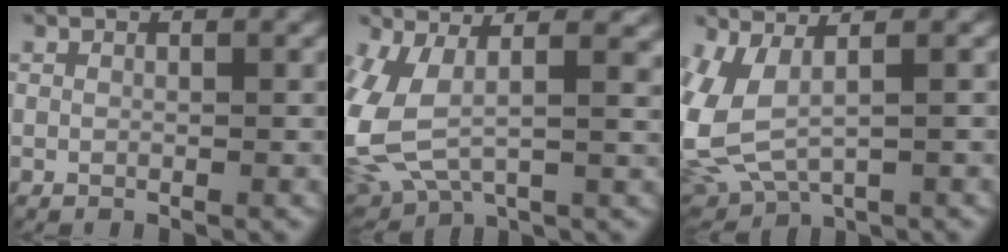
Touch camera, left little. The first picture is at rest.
{"total": 11.6, "force": [0.6, 6.3, 9.8], "torque": [-0.249, -0.029, 0.036]}
{"total": 7.1, "force": [0.4, 3.3, 6.2], "torque": [-0.158, -0.015, 0.019]}